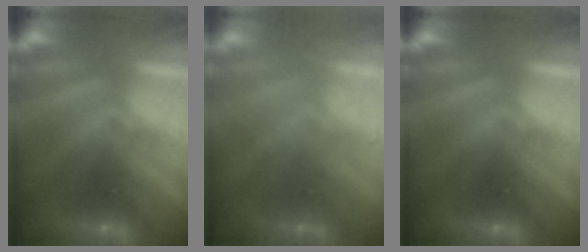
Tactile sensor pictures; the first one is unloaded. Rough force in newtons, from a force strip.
{"total": 2.3}
{"total": 0.0}